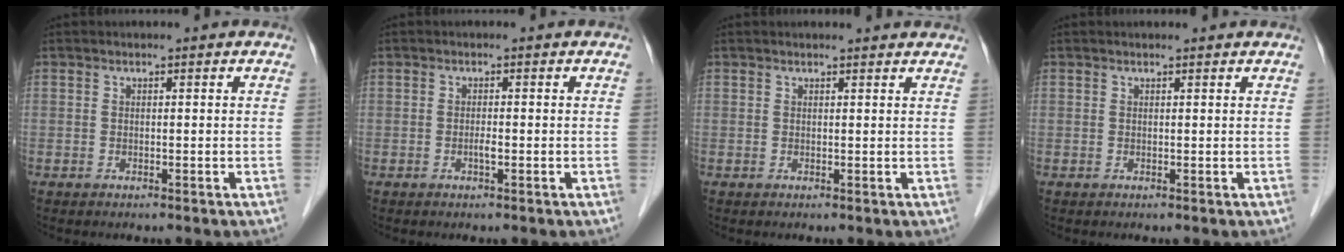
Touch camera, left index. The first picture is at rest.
{"total": 1.3, "force": [-1.1, 0.0, 0.7], "torque": [-0.016, -0.006, -0.017]}
{"total": 2.9, "force": [2.8, 0.2, 0.7], "torque": [-0.013, 0.001, 0.022]}
{"total": 1.1, "force": [1.0, 0.0, 0.3], "torque": [-0.009, 0.002, 0.009]}